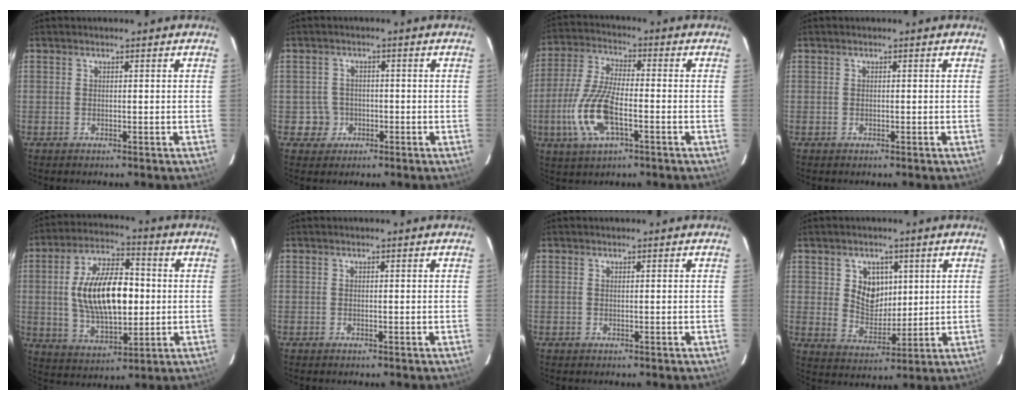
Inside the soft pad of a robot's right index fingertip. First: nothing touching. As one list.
[{"total": 3.8, "force": [-1.1, 3.6, -0.1], "torque": [-0.001, 0.020, -0.014]}, {"total": 12.9, "force": [-4.1, 4.6, 11.3], "torque": [-0.250, -0.005, -0.081]}, {"total": 0.0}, {"total": 17.2, "force": [0.6, 8.4, 15.0], "torque": [-0.274, 0.014, 0.019]}, {"total": 0.0}, {"total": 0.0}, {"total": 7.5, "force": [2.4, 6.1, 3.7], "torque": [-0.063, 0.005, 0.054]}]